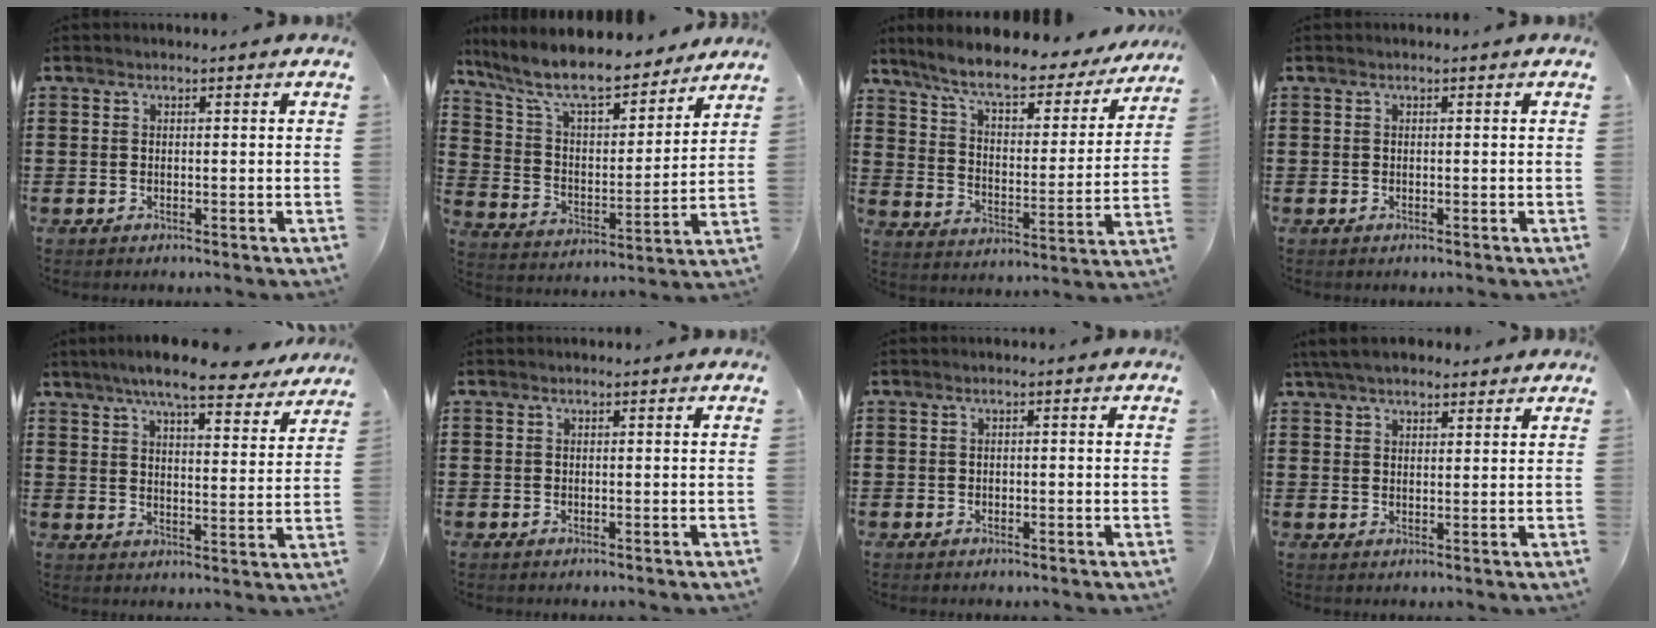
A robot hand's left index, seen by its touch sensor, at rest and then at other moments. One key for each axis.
{"total": 10.2, "fx": 8.9, "fy": 1.7, "fz": 4.7, "tx": -0.129, "ty": -0.053, "tz": 0.154}
{"total": 8.5, "fx": 7.0, "fy": 1.4, "fz": 4.6, "tx": -0.115, "ty": -0.035, "tz": 0.117}
{"total": 0.0}
{"total": 8.6, "fx": 7.4, "fy": 0.7, "fz": 4.4, "tx": -0.092, "ty": -0.031, "tz": 0.128}
{"total": 0.0}
{"total": 0.6, "fx": -0.2, "fy": 0.3, "fz": 0.4, "tx": -0.010, "ty": -0.001, "tz": -0.004}
{"total": 4.5, "fx": 3.5, "fy": 1.4, "fz": 2.4, "tx": -0.056, "ty": 0.001, "tz": 0.066}